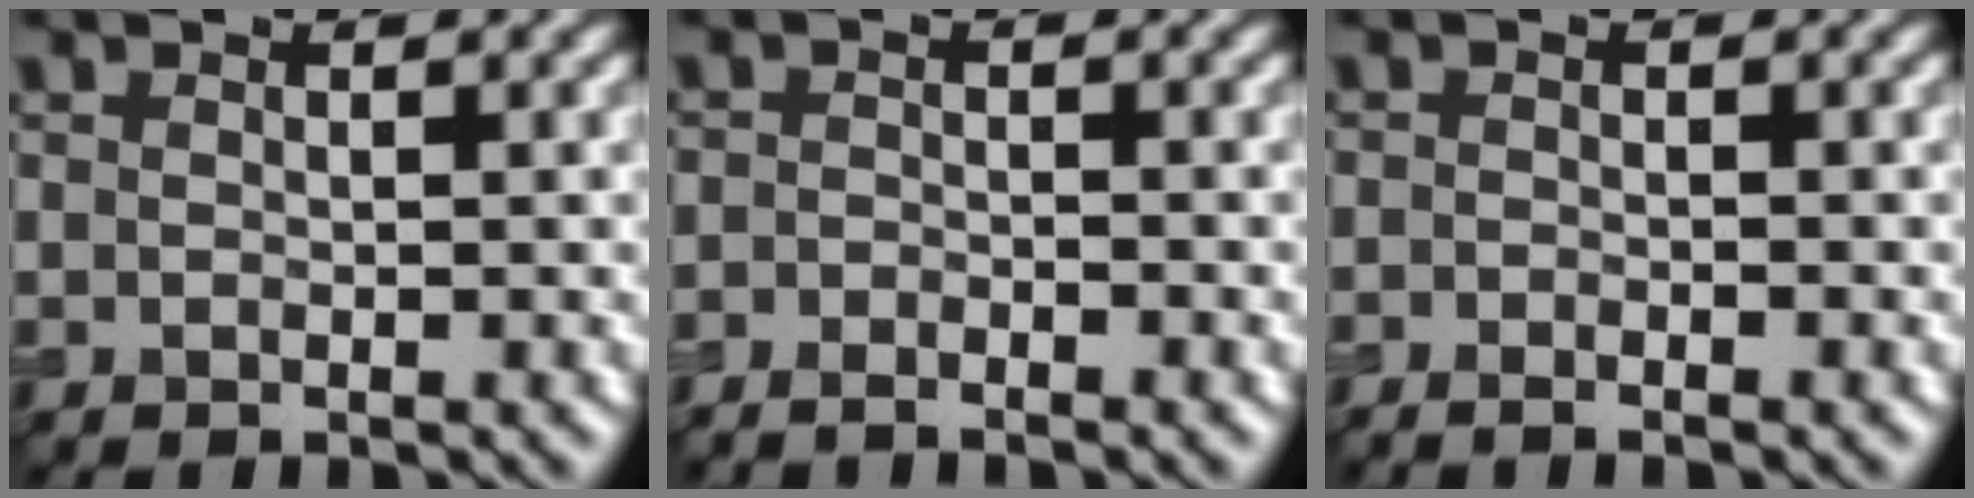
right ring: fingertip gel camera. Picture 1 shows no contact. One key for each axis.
{"total": 2.2, "fx": -2.0, "fy": 0.3, "fz": 0.8, "tx": -0.018, "ty": 0.002, "tz": -0.040}
{"total": 1.5, "fx": -1.3, "fy": 0.2, "fz": 0.7, "tx": -0.016, "ty": -0.001, "tz": -0.024}